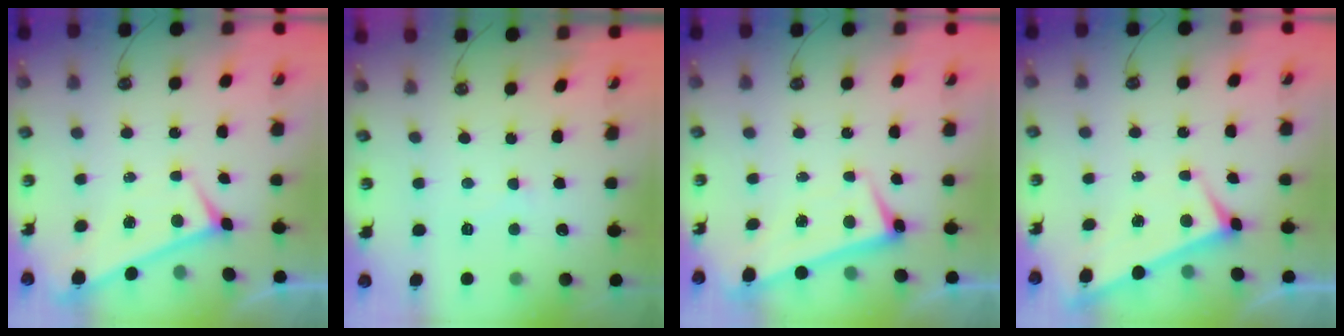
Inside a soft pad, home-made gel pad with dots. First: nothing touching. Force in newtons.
{"total": 2.8, "press": 2.8, "slide": 0.4}
{"total": 2.4, "press": 2.3, "slide": 0.7}
{"total": 3.9, "press": 3.9, "slide": 0.2}